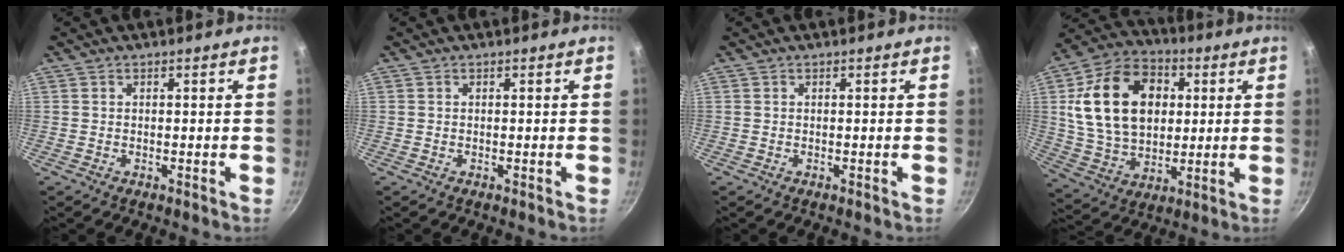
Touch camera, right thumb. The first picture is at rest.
{"total": 0.0}
{"total": 0.0}
{"total": 20.7, "force": [4.0, 14.8, 14.0], "torque": [-0.226, 0.005, 0.070]}